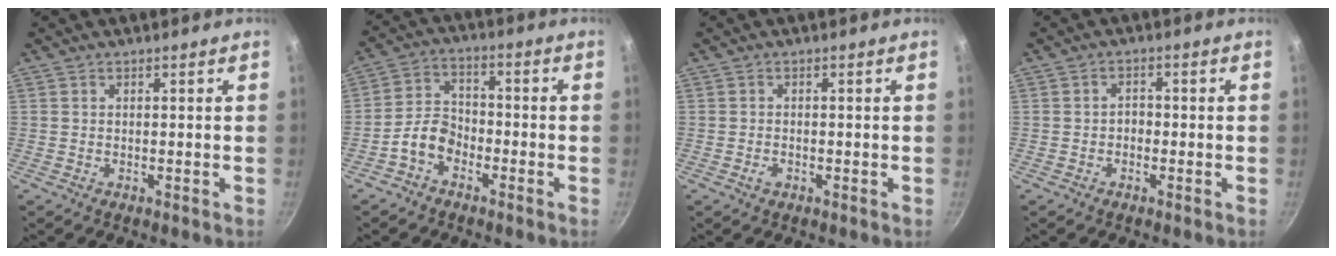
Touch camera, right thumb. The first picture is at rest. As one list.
[{"total": 6.4, "force": [-3.4, 4.3, 3.3], "torque": [-0.044, 0.042, -0.075]}, {"total": 1.3, "force": [-0.7, 0.8, 0.8], "torque": [-0.016, 0.003, -0.012]}, {"total": 2.0, "force": [-0.6, 1.5, 1.1], "torque": [-0.009, 0.010, -0.012]}]